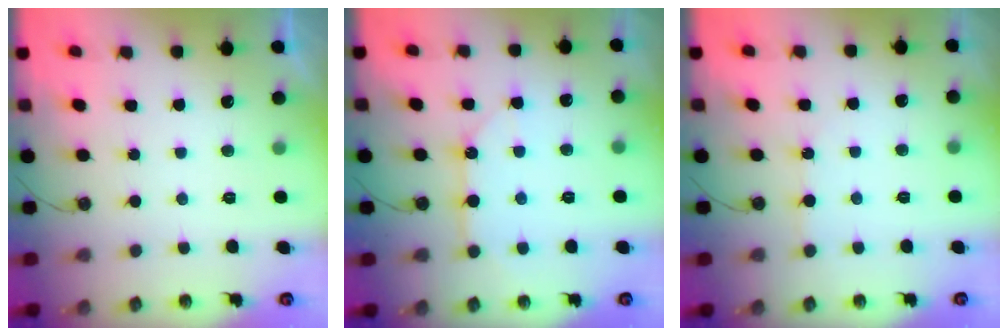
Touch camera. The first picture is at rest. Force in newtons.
{"total": 11.0, "press": 11.0, "slide": 1.1}
{"total": 3.8, "press": 3.8, "slide": 0.4}